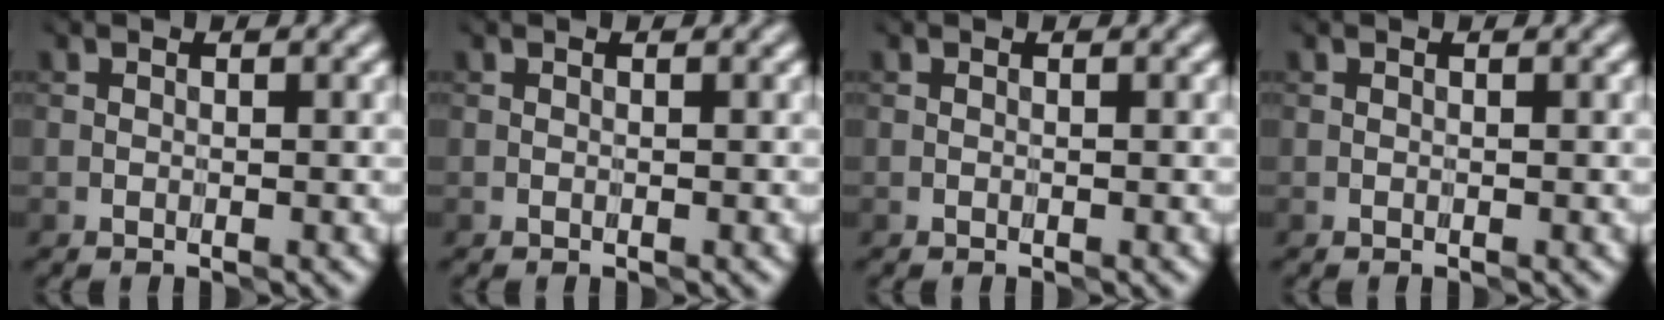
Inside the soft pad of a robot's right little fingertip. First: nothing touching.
{"total": 0.0}
{"total": 0.0}
{"total": 0.0}